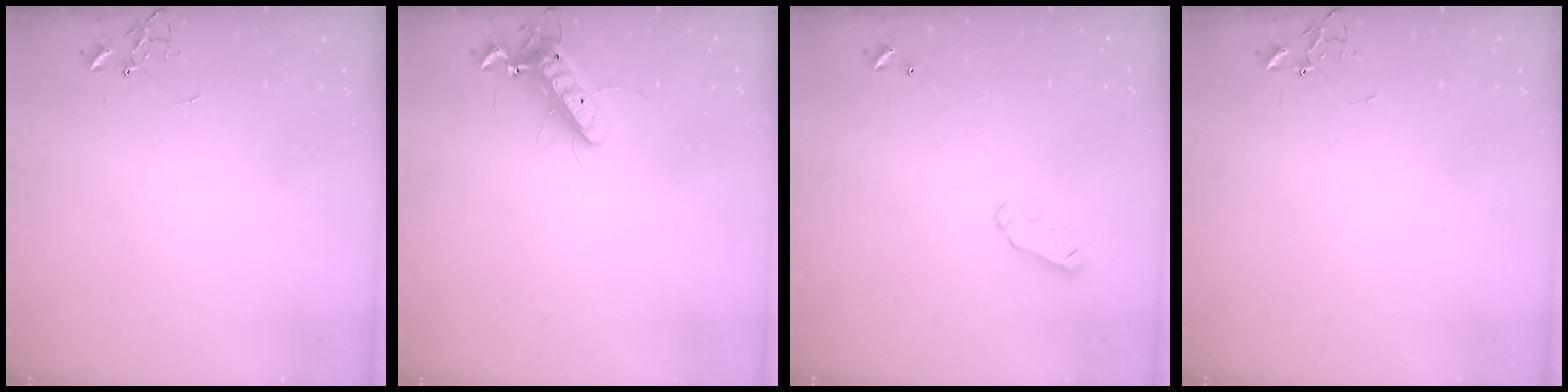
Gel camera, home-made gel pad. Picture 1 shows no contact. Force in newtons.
{"total": 11.6, "press": 11.4, "slide": 2.2}
{"total": 5.9, "press": 5.9, "slide": 0.6}
{"total": 0.0}